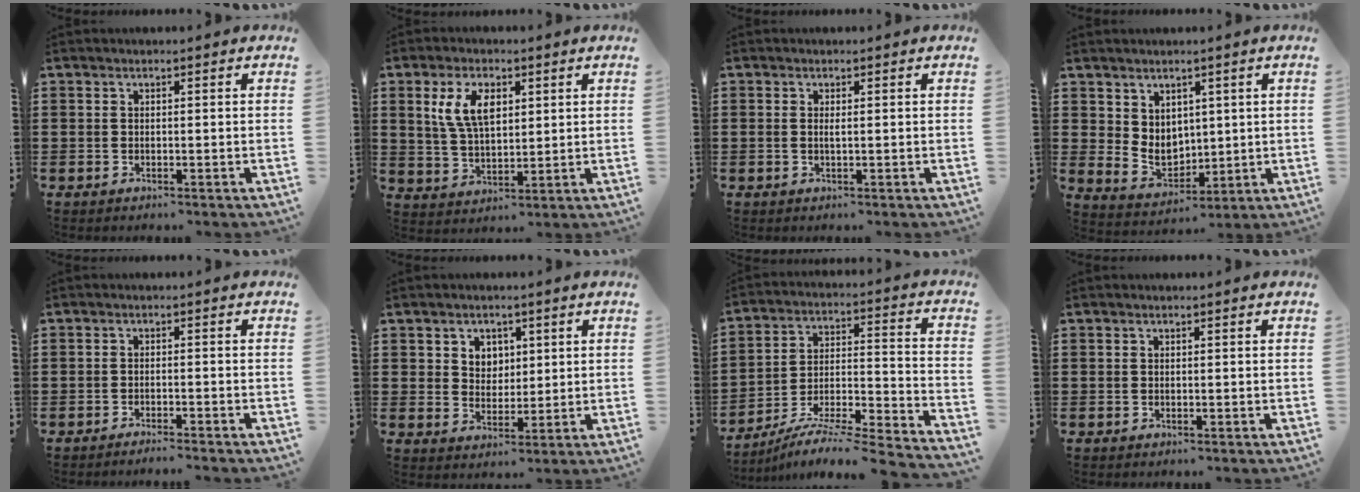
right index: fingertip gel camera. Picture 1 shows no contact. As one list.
[{"total": 7.1, "force": [2.8, 3.6, 5.4], "torque": [-0.125, 0.011, 0.048]}, {"total": 0.8, "force": [0.0, 0.1, 0.8], "torque": [-0.017, -0.002, 0.001]}, {"total": 5.2, "force": [2.7, 4.1, 1.8], "torque": [-0.052, -0.001, 0.055]}, {"total": 1.5, "force": [-1.4, -0.5, 0.2], "torque": [-0.001, 0.004, -0.027]}, {"total": 3.6, "force": [1.9, 3.0, 0.6], "torque": [-0.026, 0.014, 0.035]}, {"total": 6.5, "force": [-5.8, -0.2, 2.9], "torque": [-0.046, -0.006, -0.120]}, {"total": 0.0}]